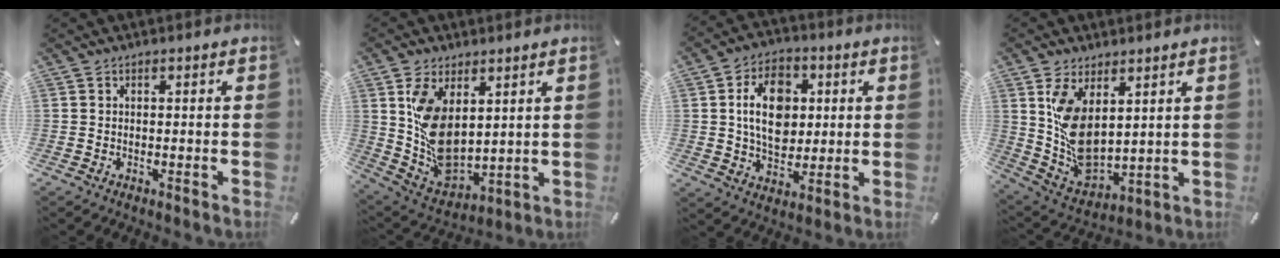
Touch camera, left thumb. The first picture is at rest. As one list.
[{"total": 12.2, "force": [4.0, 7.7, 8.5], "torque": [-0.173, -0.023, 0.084]}, {"total": 12.8, "force": [1.8, 9.6, 8.4], "torque": [-0.143, 0.011, 0.031]}, {"total": 11.5, "force": [4.4, 6.8, 8.2], "torque": [-0.175, -0.032, 0.087]}]